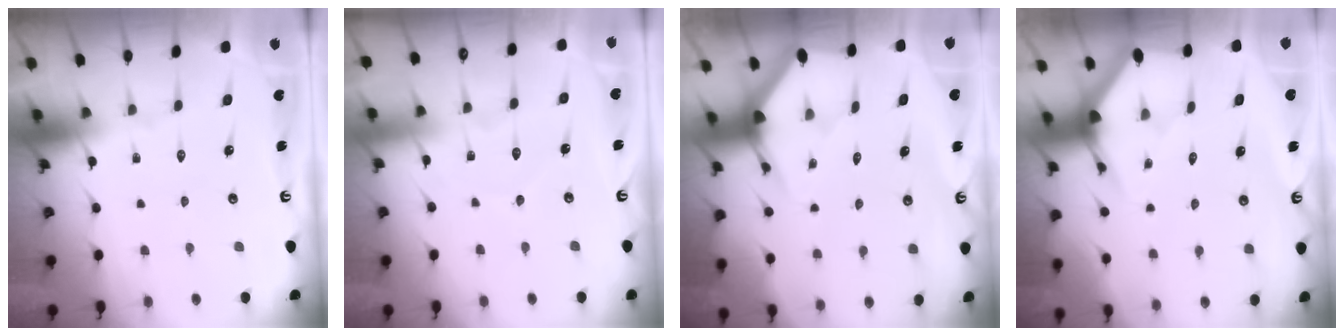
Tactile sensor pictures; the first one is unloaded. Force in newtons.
{"total": 4.4, "press": 4.4, "slide": 0.4}
{"total": 3.1, "press": 3.1, "slide": 0.3}
{"total": 3.5, "press": 3.5, "slide": 0.1}